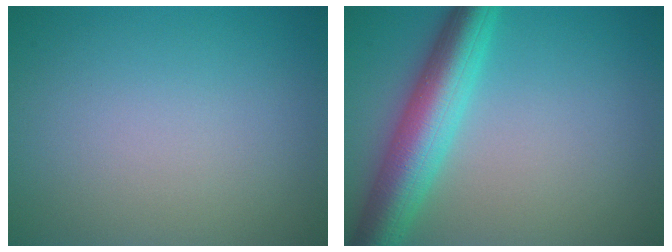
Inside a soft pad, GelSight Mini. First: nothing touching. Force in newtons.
{"total": 7.1, "press": 7.0, "slide": 0.2}